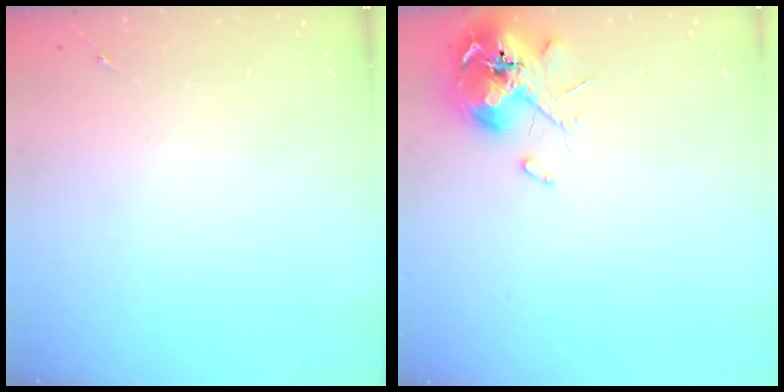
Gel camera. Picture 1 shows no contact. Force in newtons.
{"total": 10.5, "press": 10.4, "slide": 1.6}